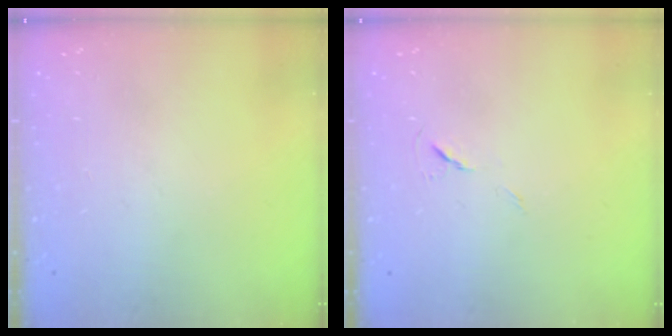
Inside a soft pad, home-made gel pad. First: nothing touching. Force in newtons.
{"total": 5.6, "press": 5.1, "slide": 2.2}